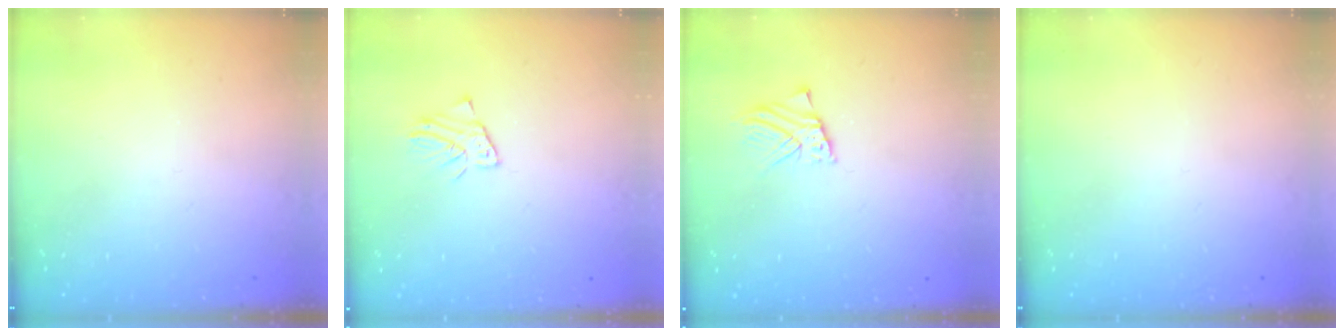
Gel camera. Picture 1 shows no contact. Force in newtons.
{"total": 1.8, "press": 1.7, "slide": 0.1}
{"total": 2.1, "press": 2.1, "slide": 0.0}
{"total": 0.0}